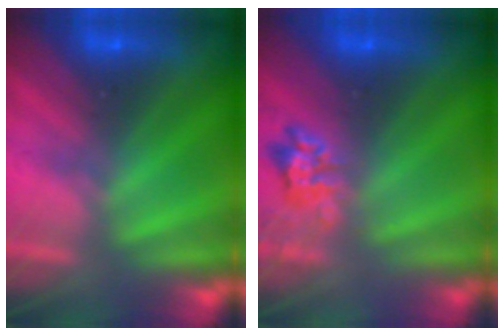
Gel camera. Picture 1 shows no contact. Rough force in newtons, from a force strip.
{"total": 2.3}